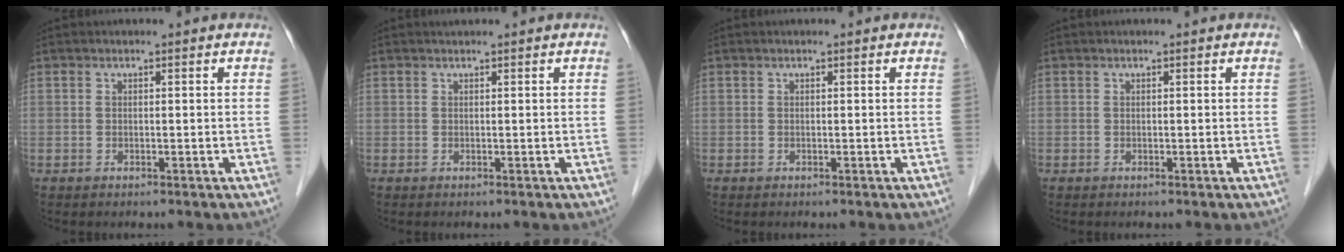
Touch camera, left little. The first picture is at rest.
{"total": 0.0}
{"total": 0.0}
{"total": 0.0}